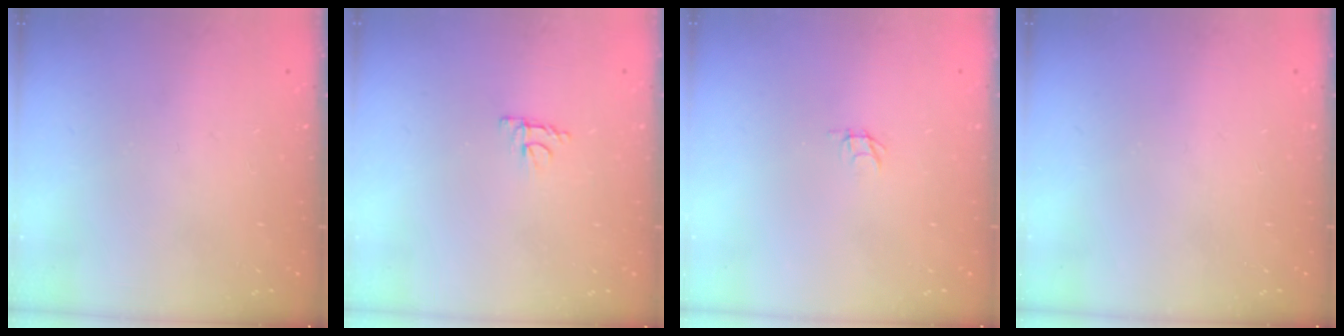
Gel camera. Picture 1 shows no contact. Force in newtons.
{"total": 4.1, "press": 4.0, "slide": 0.7}
{"total": 1.8, "press": 1.8, "slide": 0.1}
{"total": 0.0}